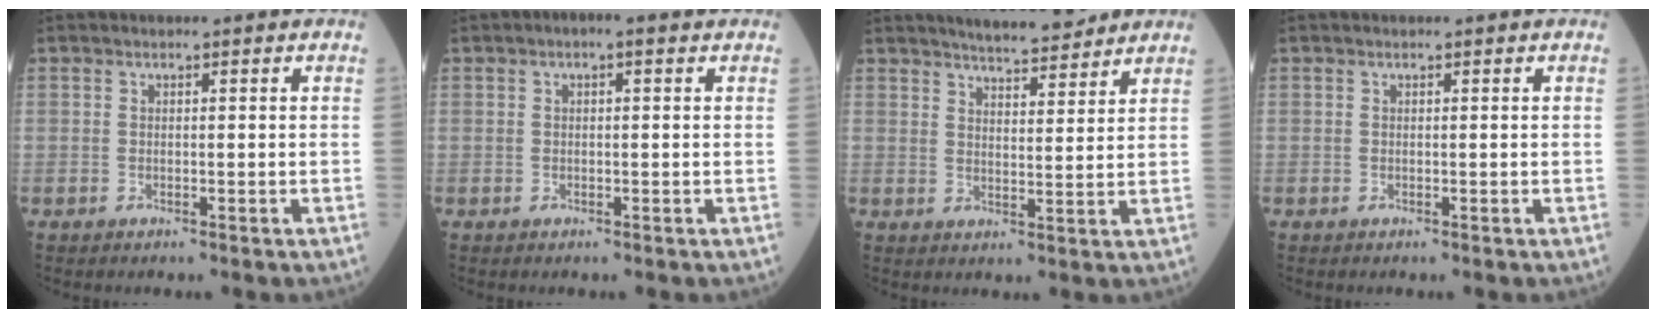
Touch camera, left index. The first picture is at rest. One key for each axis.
{"total": 1.9, "fx": 0.8, "fy": 0.6, "fz": 1.6, "tx": -0.026, "ty": 0.013, "tz": 0.009}
{"total": 9.0, "fx": 8.0, "fy": 1.4, "fz": 3.8, "tx": -0.056, "ty": 0.008, "tz": 0.118}
{"total": 0.0}